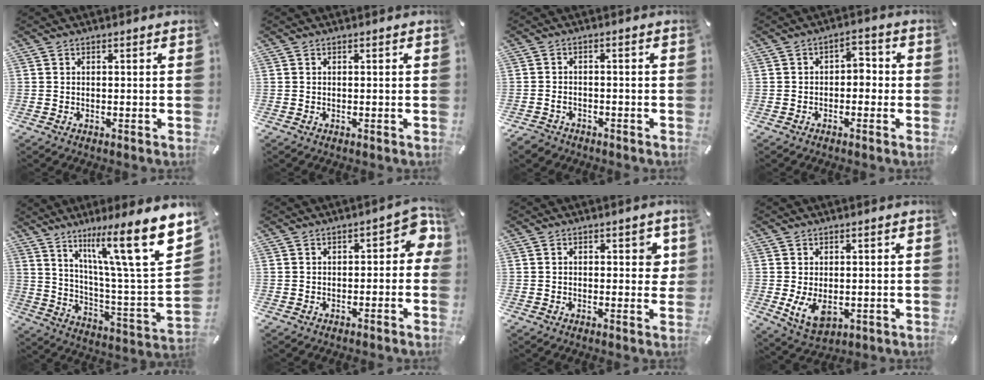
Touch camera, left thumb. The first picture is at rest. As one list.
[{"total": 0.0}, {"total": 2.9, "force": [-2.1, 1.8, 0.9], "torque": [-0.023, 0.009, -0.044]}, {"total": 3.4, "force": [-1.8, 2.2, 1.8], "torque": [-0.027, 0.014, -0.041]}, {"total": 19.2, "force": [11.7, 3.0, 15.0], "torque": [-0.232, -0.088, 0.171]}, {"total": 6.4, "force": [0.1, 3.4, 5.4], "torque": [-0.068, 0.003, -0.004]}, {"total": 4.2, "force": [0.6, 2.2, 3.5], "torque": [-0.037, -0.001, 0.002]}, {"total": 6.5, "force": [-0.9, 4.3, 4.9], "torque": [-0.100, -0.007, -0.019]}]